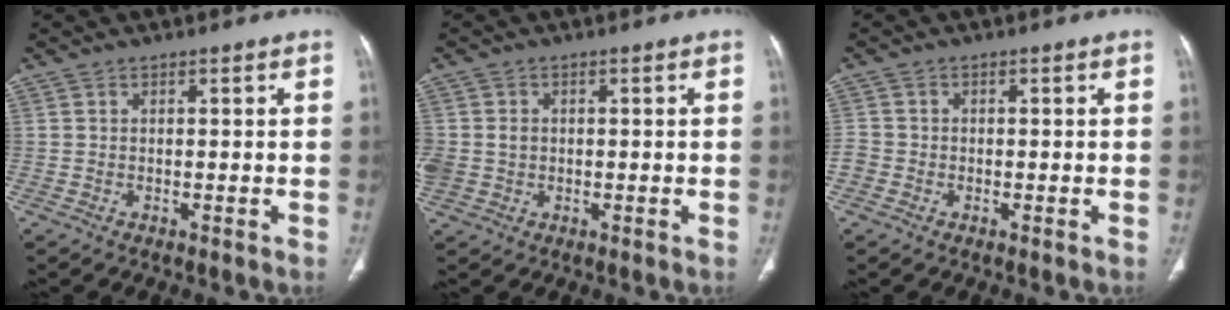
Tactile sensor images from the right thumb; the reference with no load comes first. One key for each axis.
{"total": 5.1, "fx": 0.0, "fy": 4.3, "fz": 2.8, "tx": -0.074, "ty": 0.008, "tz": 0.008}
{"total": 2.4, "fx": -1.0, "fy": 2.1, "fz": 0.6, "tx": -0.007, "ty": 0.009, "tz": -0.026}